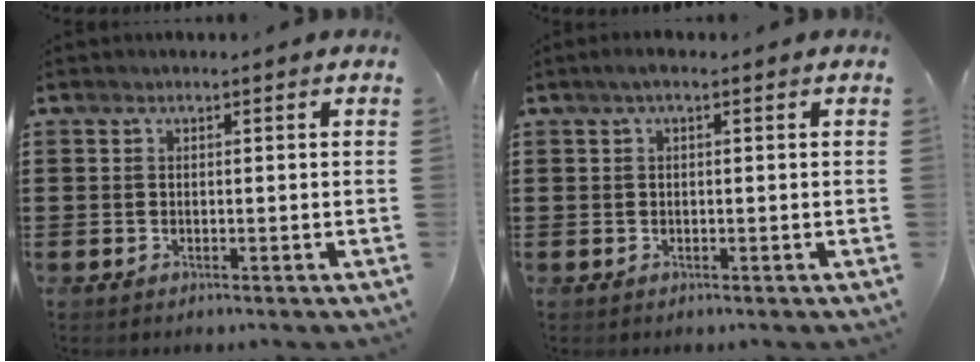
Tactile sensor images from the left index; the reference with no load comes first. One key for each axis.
{"total": 1.1, "fx": 0.0, "fy": 0.2, "fz": 1.1, "tx": -0.019, "ty": -0.001, "tz": 0.001}